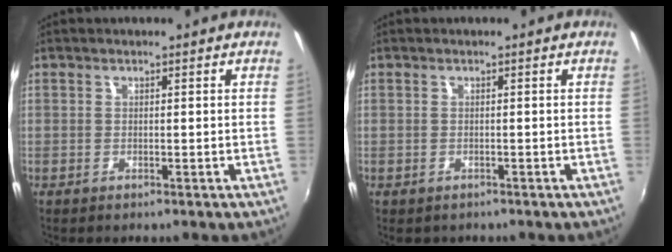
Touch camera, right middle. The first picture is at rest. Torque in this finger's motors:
{"motor_torque": [0.28, -0.17, -0.02, 0.01]}